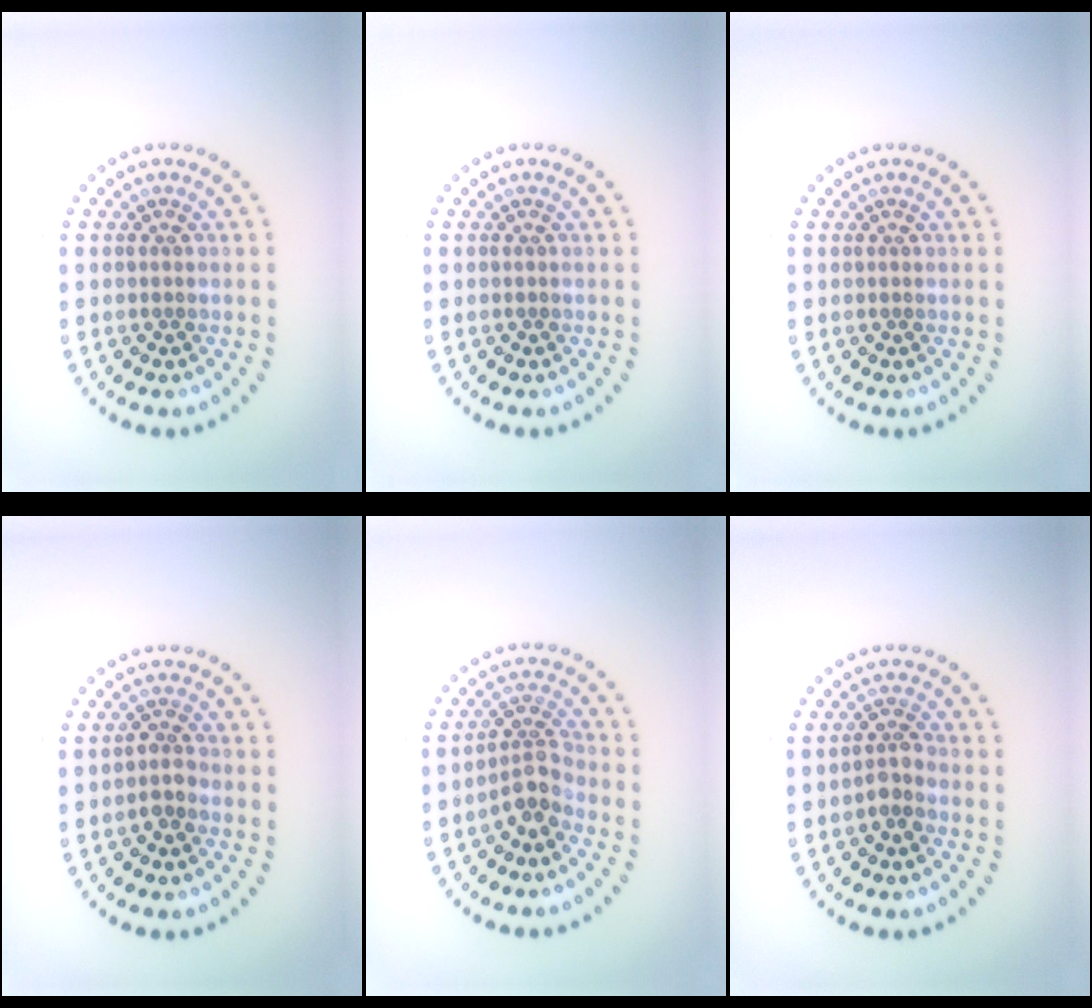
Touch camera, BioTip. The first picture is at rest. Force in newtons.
{"total": 0.0}
{"total": 0.0}
{"total": 1.7, "press": 1.4, "slide": 1.0}
{"total": 2.9, "press": 2.3, "slide": 1.8}
{"total": 1.8, "press": 1.4, "slide": 1.1}